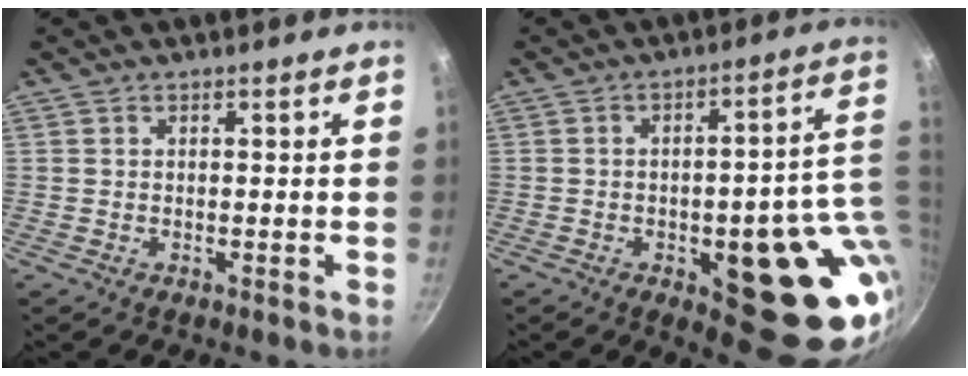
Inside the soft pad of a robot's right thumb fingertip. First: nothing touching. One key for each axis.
{"total": 21.1, "fx": -2.9, "fy": 8.4, "fz": 19.1, "tx": -0.175, "ty": 0.000, "tz": -0.030}